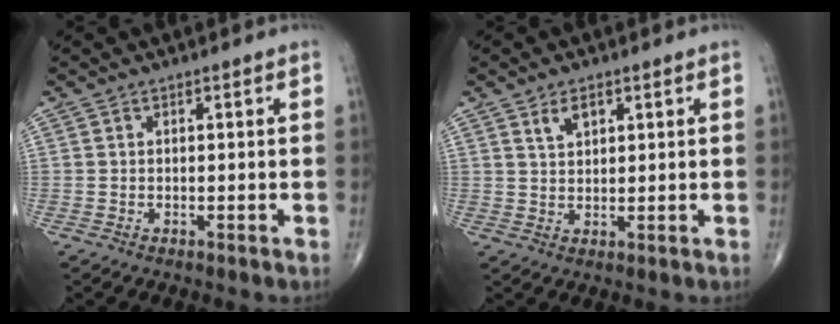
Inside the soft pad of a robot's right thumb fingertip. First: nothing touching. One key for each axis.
{"total": 3.5, "fx": 1.9, "fy": 1.9, "fz": 2.2, "tx": -0.032, "ty": -0.009, "tz": 0.037}